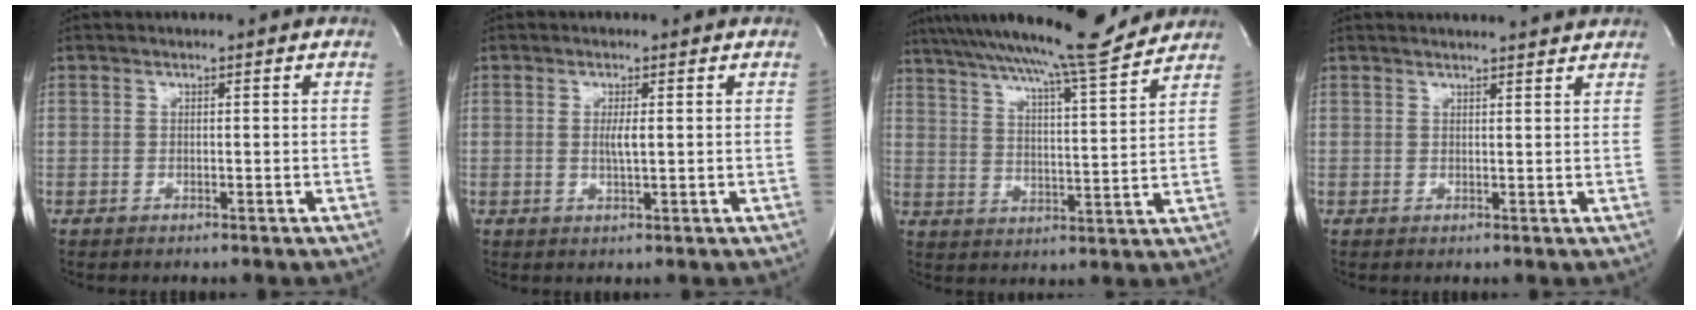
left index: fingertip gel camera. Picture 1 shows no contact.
{"total": 2.0, "force": [0.2, 0.1, 2.0], "torque": [-0.042, -0.004, 0.002]}
{"total": 17.6, "force": [15.7, 0.0, 8.1], "torque": [-0.137, -0.006, 0.234]}
{"total": 6.2, "force": [6.0, 0.2, 1.5], "torque": [-0.022, 0.008, 0.062]}